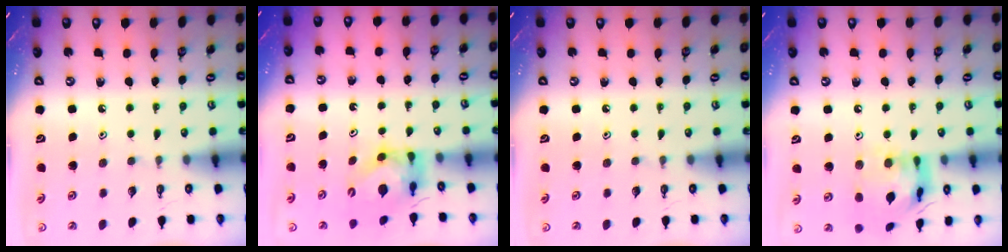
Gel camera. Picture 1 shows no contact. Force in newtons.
{"total": 5.7, "press": 5.7, "slide": 0.5}
{"total": 0.0}
{"total": 15.9, "press": 15.8, "slide": 1.4}